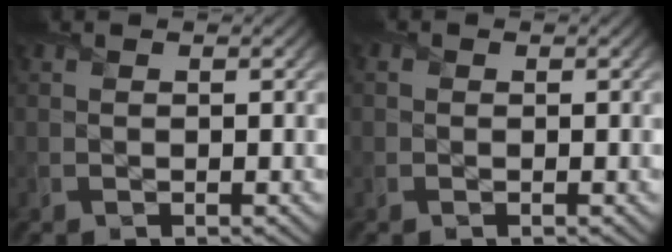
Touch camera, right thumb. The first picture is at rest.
{"total": 0.7, "force": [0.1, 0.7, 0.2], "torque": [-0.002, -0.003, 0.001]}